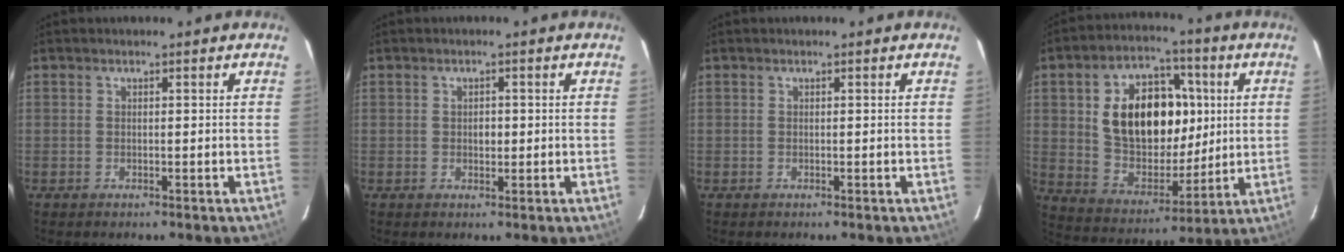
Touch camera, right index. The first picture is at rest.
{"total": 1.5, "force": [0.0, 1.2, 1.0], "torque": [-0.016, 0.004, -0.001]}
{"total": 0.0}
{"total": 19.0, "force": [3.9, 12.3, 13.9], "torque": [-0.258, 0.023, 0.085]}